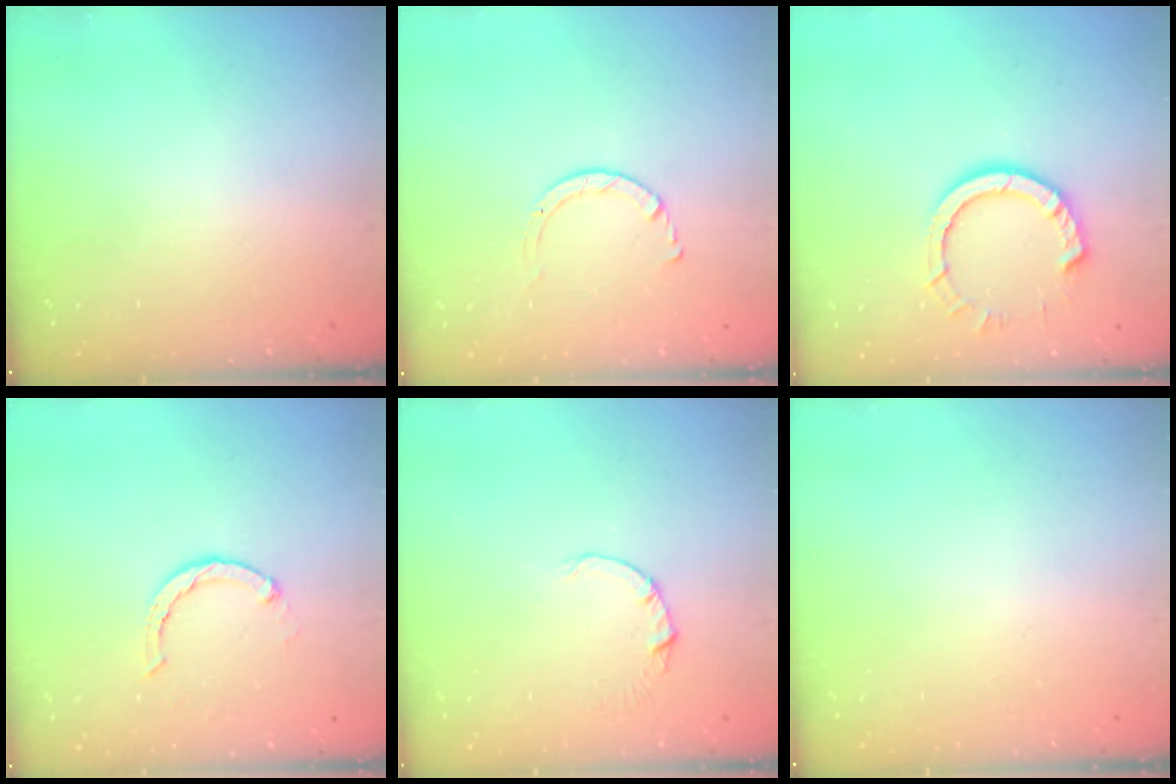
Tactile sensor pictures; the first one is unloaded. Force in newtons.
{"total": 2.9, "press": 2.9, "slide": 0.2}
{"total": 9.4, "press": 9.3, "slide": 0.9}
{"total": 2.3, "press": 2.3, "slide": 0.2}
{"total": 0.5, "press": 0.5, "slide": 0.1}
{"total": 0.0}